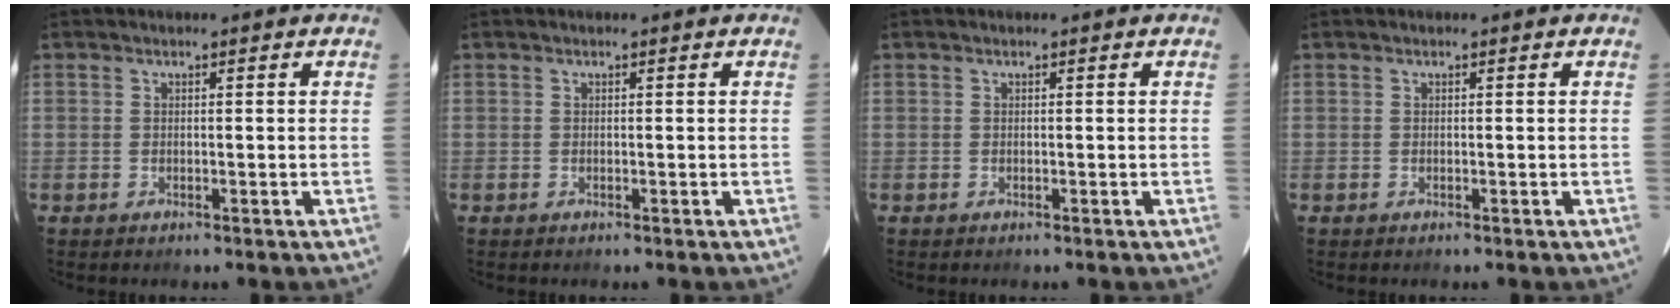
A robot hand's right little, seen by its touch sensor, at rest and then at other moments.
{"total": 0.0}
{"total": 0.0}
{"total": 0.0}